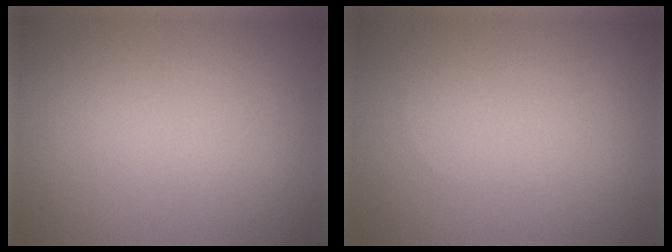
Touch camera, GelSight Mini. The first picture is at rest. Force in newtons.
{"total": 0.0}